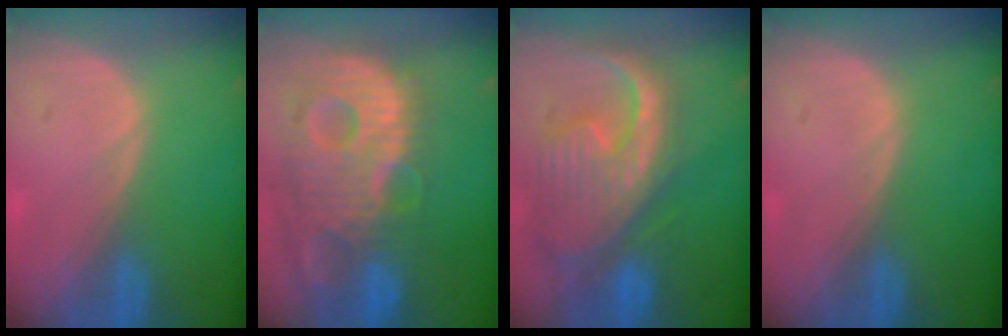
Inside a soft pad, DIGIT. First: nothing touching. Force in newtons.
{"total": 13.9, "press": 12.0, "slide": 7.0}
{"total": 12.8, "press": 10.9, "slide": 6.6}
{"total": 0.0}